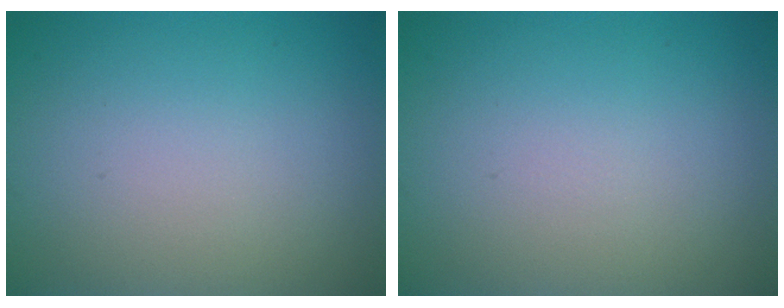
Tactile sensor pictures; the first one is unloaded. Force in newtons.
{"total": 0.0}